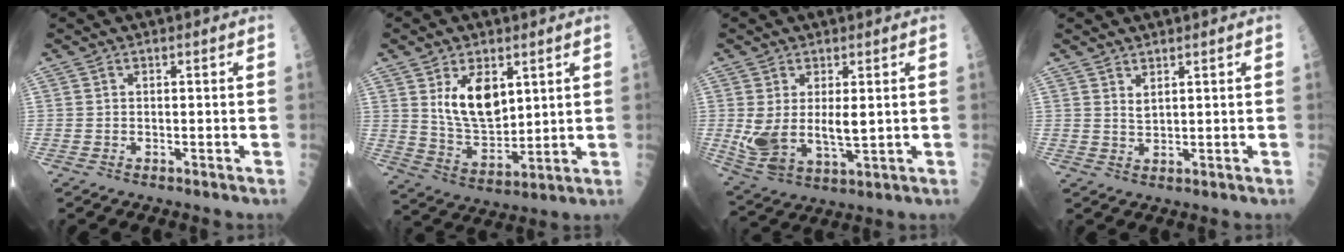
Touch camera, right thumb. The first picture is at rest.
{"total": 10.9, "force": [4.1, 6.0, 8.2], "torque": [-0.117, -0.029, 0.088]}
{"total": 10.0, "force": [0.7, 5.0, 8.6], "torque": [-0.167, -0.016, 0.031]}
{"total": 1.7, "force": [1.2, 0.5, 1.1], "torque": [-0.017, -0.014, 0.026]}